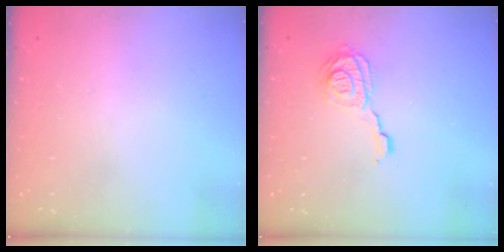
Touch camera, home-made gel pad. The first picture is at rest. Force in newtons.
{"total": 11.8, "press": 11.7, "slide": 1.4}